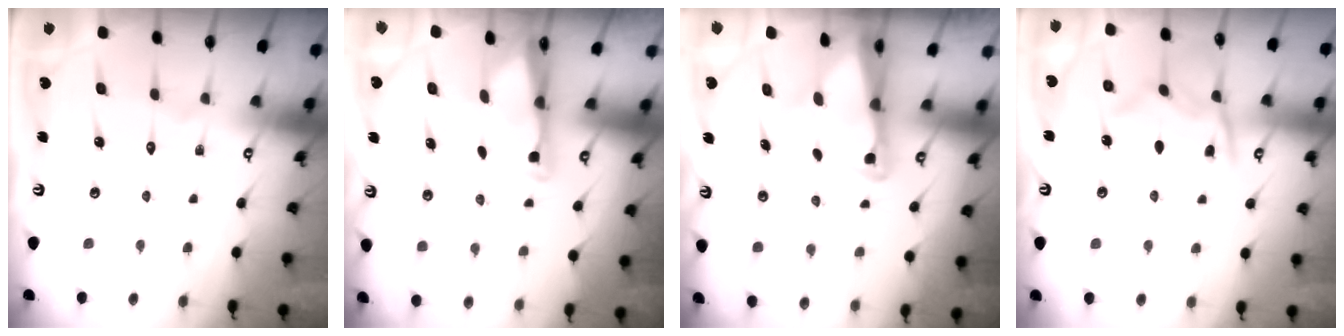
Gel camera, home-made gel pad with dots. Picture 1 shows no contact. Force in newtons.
{"total": 2.7, "press": 2.7, "slide": 0.4}
{"total": 3.6, "press": 3.5, "slide": 0.6}
{"total": 9.8, "press": 9.7, "slide": 0.9}